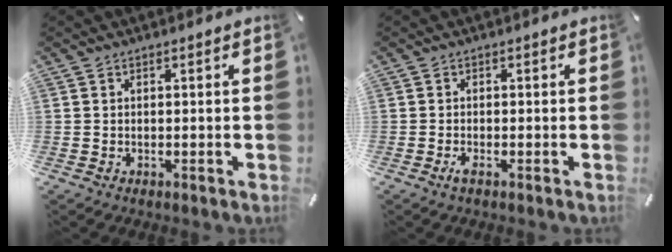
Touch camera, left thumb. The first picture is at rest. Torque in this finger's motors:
{"motor_torque": [-0.01, 0.03, 0.00, -0.01, 0.00]}